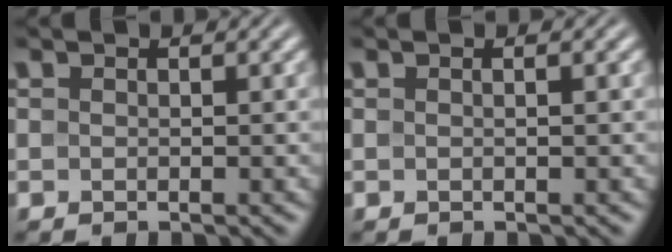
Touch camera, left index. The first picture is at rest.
{"total": 0.9, "force": [0.2, 0.2, 0.9], "torque": [-0.012, 0.005, -0.003]}